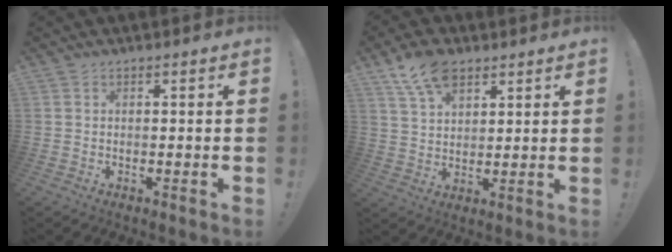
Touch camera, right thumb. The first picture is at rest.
{"total": 10.5, "force": [6.6, 6.0, 5.6], "torque": [-0.094, -0.025, 0.125]}